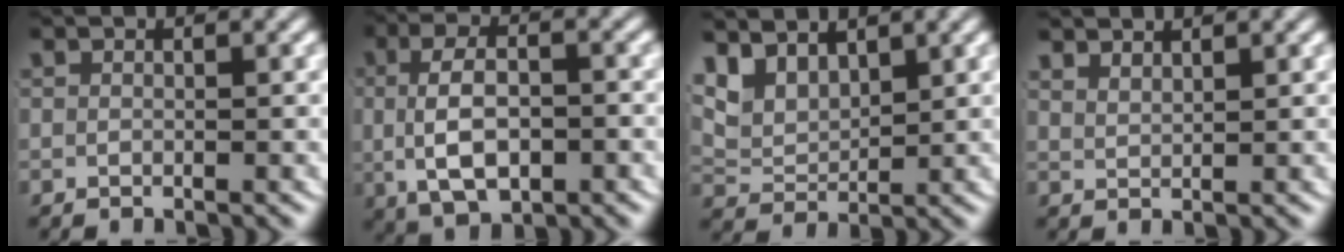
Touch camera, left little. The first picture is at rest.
{"total": 6.4, "force": [-0.5, 3.7, 5.2], "torque": [-0.100, -0.003, -0.004]}
{"total": 6.7, "force": [2.9, 5.3, 2.8], "torque": [-0.080, -0.002, 0.042]}
{"total": 2.2, "force": [2.1, 0.0, 0.4], "torque": [-0.007, -0.005, 0.046]}